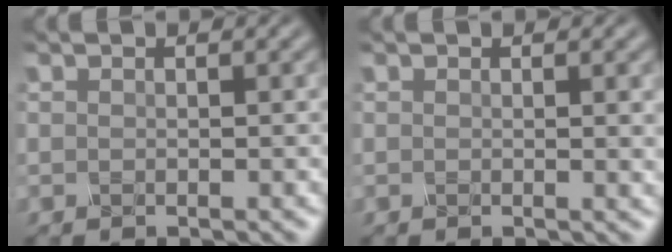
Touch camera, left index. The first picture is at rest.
{"total": 1.5, "force": [0.2, 0.4, 1.4], "torque": [-0.011, 0.000, 0.000]}